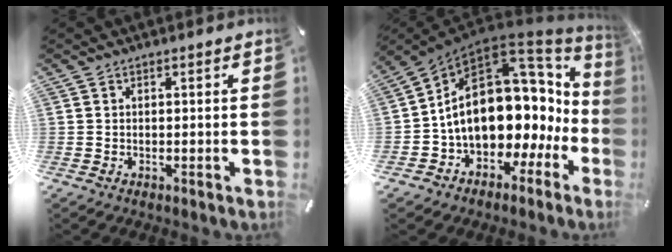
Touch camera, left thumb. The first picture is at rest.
{"total": 18.4, "force": [0.7, 12.3, 13.7], "torque": [-0.245, -0.039, 0.025]}